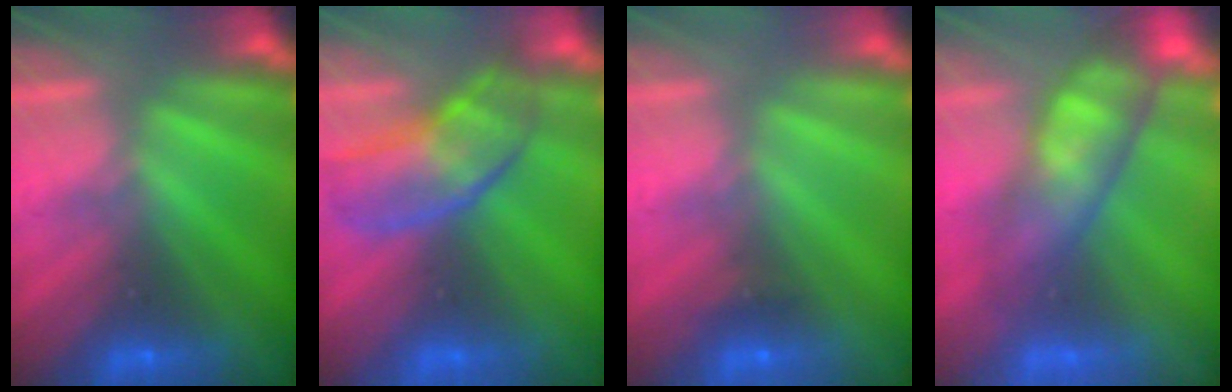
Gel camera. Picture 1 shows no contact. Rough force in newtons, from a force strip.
{"total": 2.8}
{"total": 2.4}
{"total": 4.5}